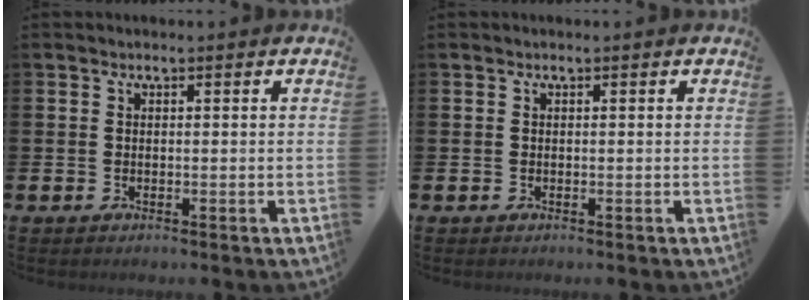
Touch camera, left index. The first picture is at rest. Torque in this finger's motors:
{"motor_torque": [0.00, 0.00, 0.01, 0.00]}